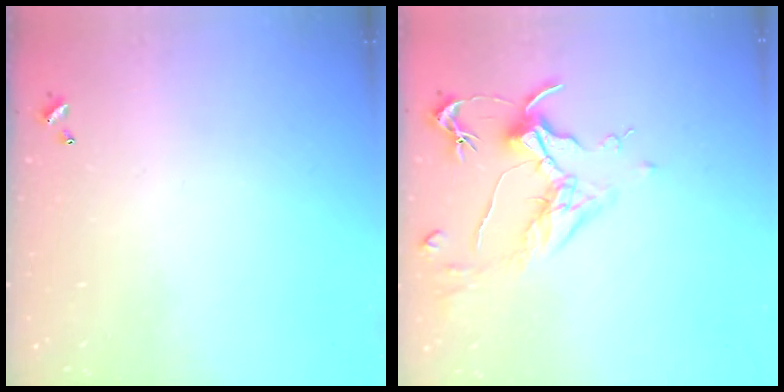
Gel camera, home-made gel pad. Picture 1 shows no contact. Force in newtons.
{"total": 1.7, "press": 1.4, "slide": 0.9}